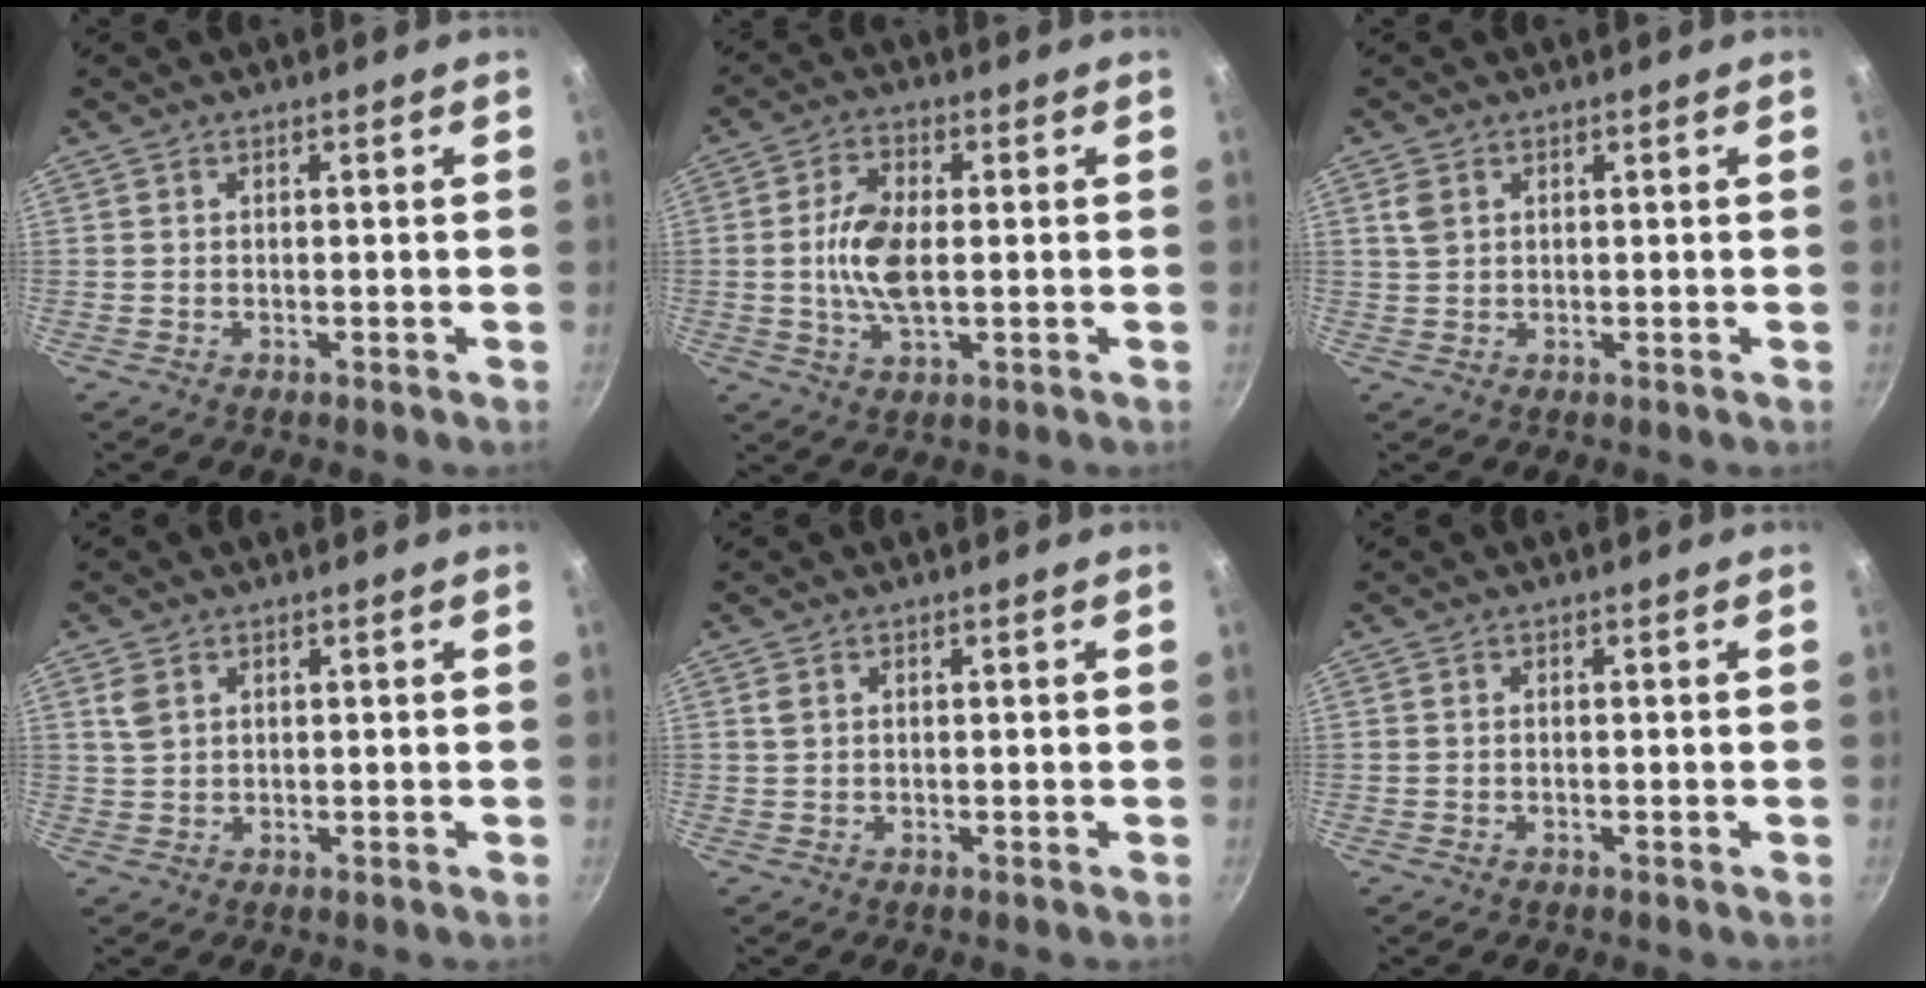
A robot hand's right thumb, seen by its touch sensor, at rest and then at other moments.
{"total": 8.3, "force": [-0.1, 4.1, 7.2], "torque": [-0.153, 0.005, -0.003]}
{"total": 2.6, "force": [1.0, 1.9, 1.4], "torque": [-0.028, -0.001, 0.024]}
{"total": 2.7, "force": [1.3, 1.9, 1.5], "torque": [-0.030, -0.002, 0.029]}
{"total": 0.9, "force": [0.4, 0.7, 0.4], "torque": [-0.012, 0.003, 0.010]}
{"total": 0.0}